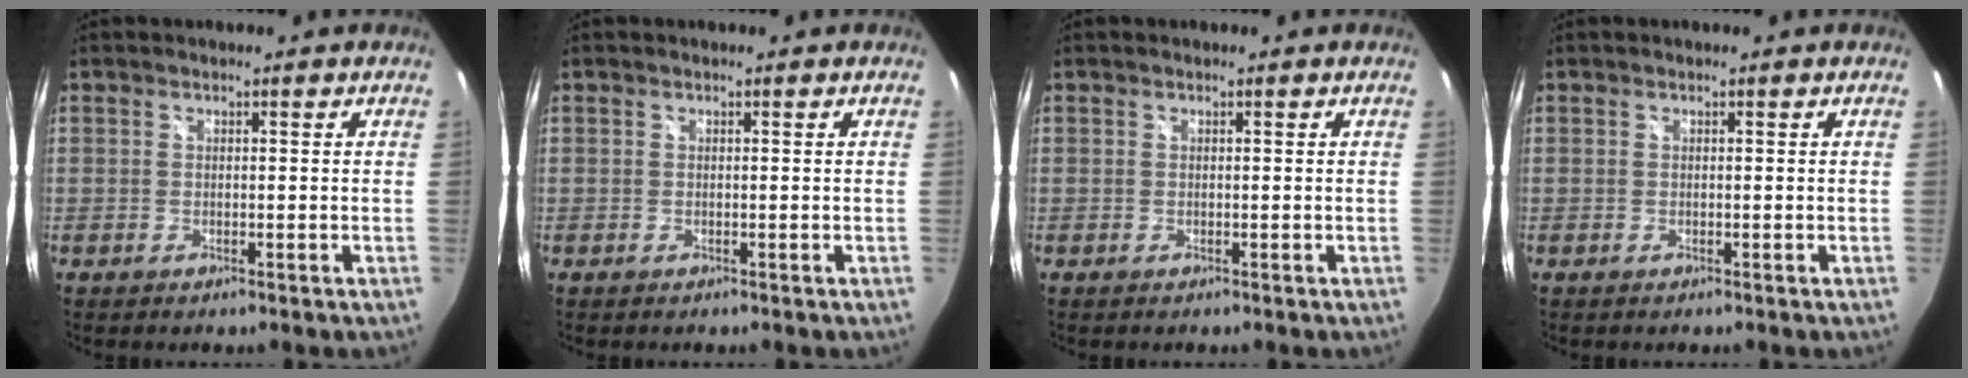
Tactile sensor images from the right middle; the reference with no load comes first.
{"total": 0.0}
{"total": 0.0}
{"total": 0.0}